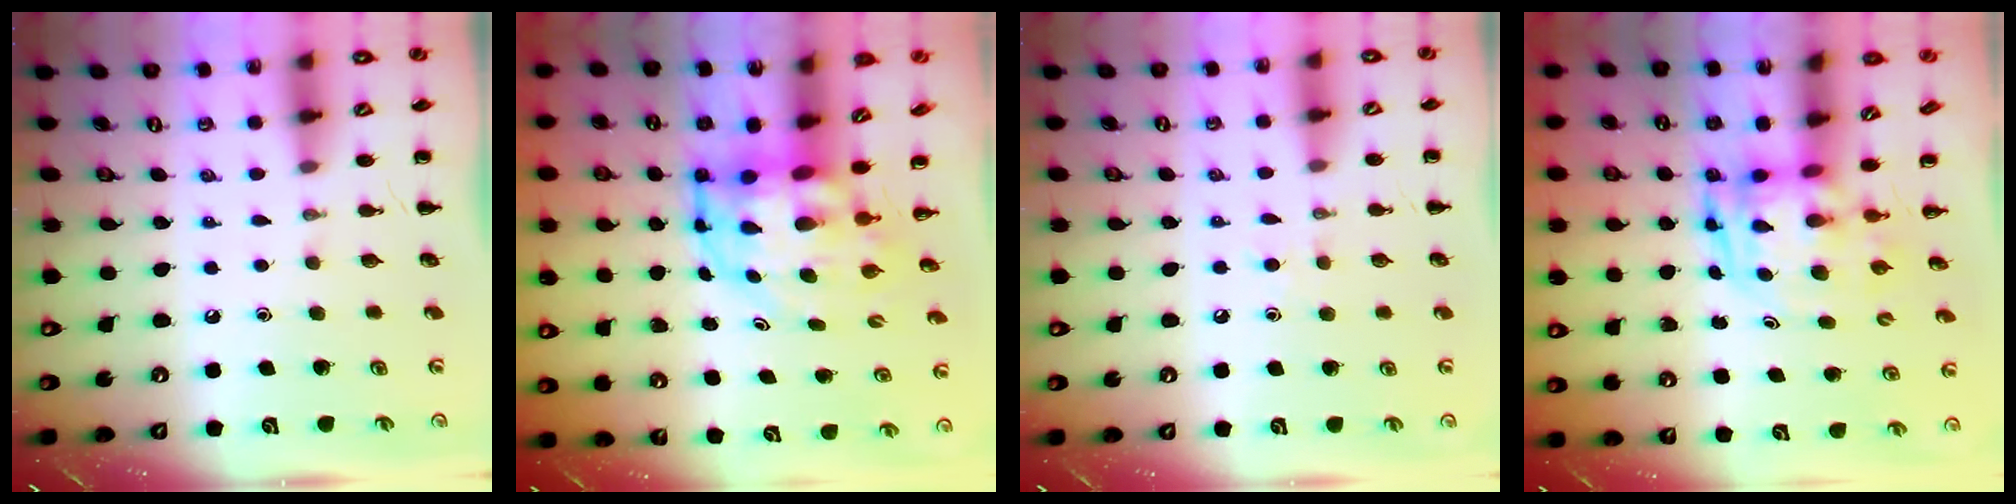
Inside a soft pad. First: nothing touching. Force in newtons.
{"total": 7.1, "press": 6.9, "slide": 1.7}
{"total": 3.5, "press": 3.3, "slide": 1.2}
{"total": 3.2, "press": 3.1, "slide": 0.7}